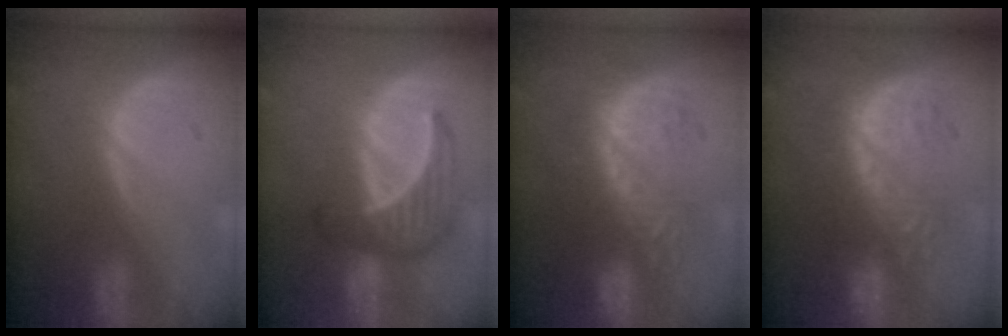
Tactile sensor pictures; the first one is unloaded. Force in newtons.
{"total": 6.2, "press": 5.9, "slide": 1.7}
{"total": 8.8, "press": 8.6, "slide": 1.9}
{"total": 8.9, "press": 8.6, "slide": 2.3}